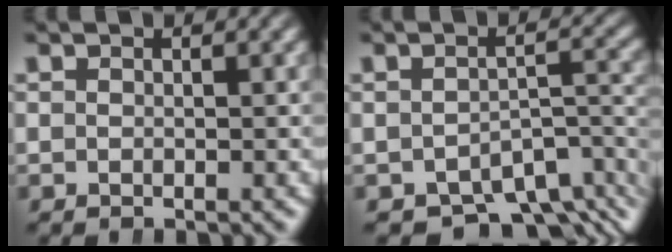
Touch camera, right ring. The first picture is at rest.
{"total": 7.5, "force": [-5.6, 3.0, 3.9], "torque": [-0.027, -0.020, -0.077]}